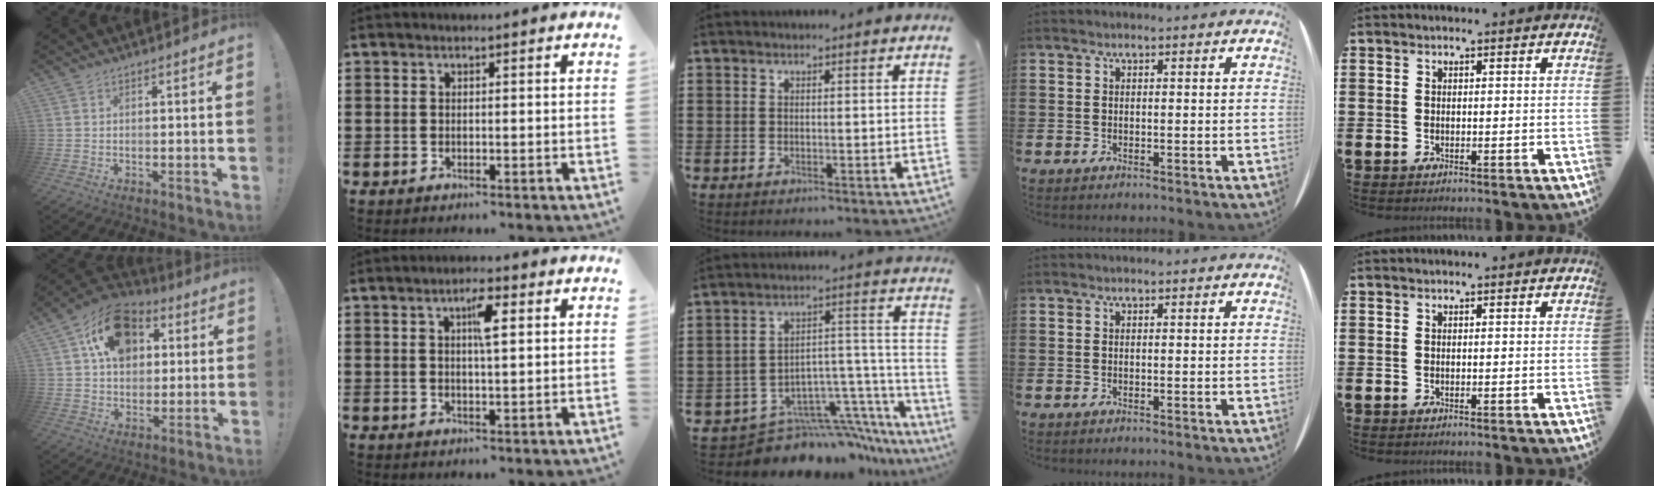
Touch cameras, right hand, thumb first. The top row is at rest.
{"thumb": {"total": 16.8, "force": [6.2, 12.4, 9.5], "torque": [-0.147, -0.011, 0.121]}, "index": {"total": 4.2, "force": [1.3, 1.1, 3.8], "torque": [-0.064, 0.003, 0.016]}, "middle": {"total": 9.2, "force": [-8.0, 3.7, 2.7], "torque": [-0.031, 0.020, -0.140]}}